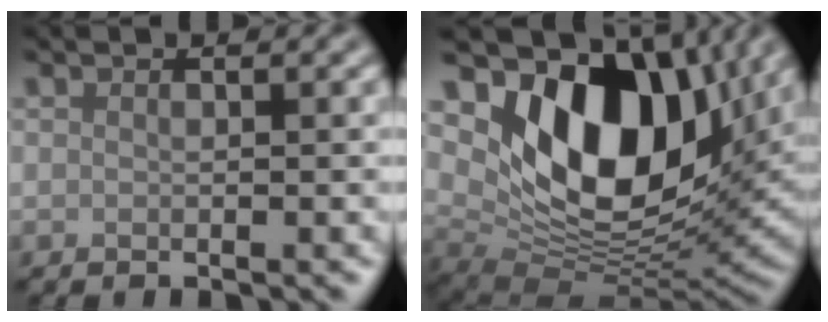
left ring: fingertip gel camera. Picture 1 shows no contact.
{"total": 13.7, "force": [4.5, 8.2, 10.0], "torque": [-0.160, -0.013, 0.085]}